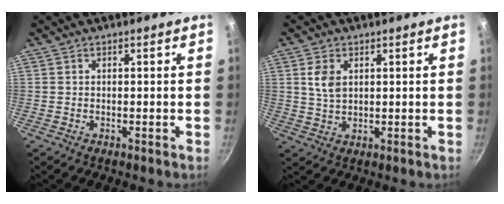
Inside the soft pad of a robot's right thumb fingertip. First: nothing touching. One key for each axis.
{"total": 4.6, "fx": 1.4, "fy": 3.0, "fz": 3.2, "tx": -0.056, "ty": -0.005, "tz": 0.030}